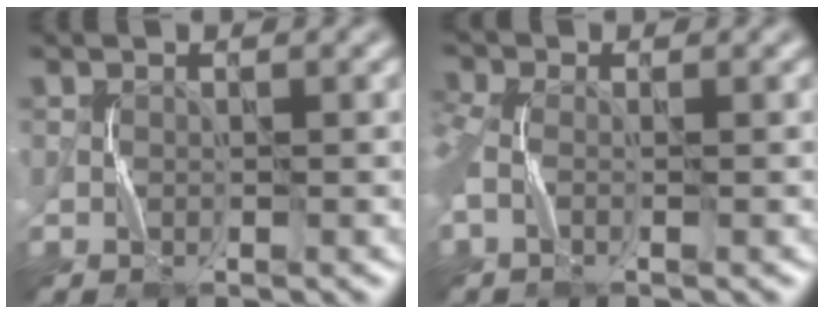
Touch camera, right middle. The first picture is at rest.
{"total": 3.5, "force": [-0.6, 2.1, 2.8], "torque": [-0.076, 0.004, -0.012]}